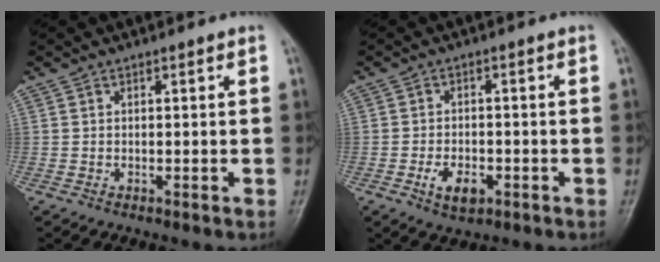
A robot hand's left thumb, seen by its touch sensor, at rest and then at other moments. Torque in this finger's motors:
{"motor_torque": [-0.06, 0.16, 0.11, 0.05, 0.00]}